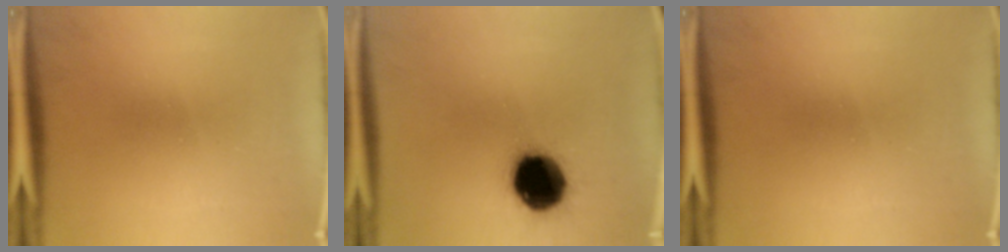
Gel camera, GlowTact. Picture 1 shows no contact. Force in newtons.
{"total": 16.8}
{"total": 0.0}